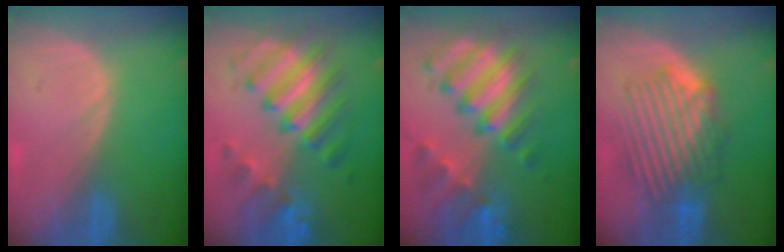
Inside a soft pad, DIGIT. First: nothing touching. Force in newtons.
{"total": 9.0, "press": 9.0, "slide": 0.4}
{"total": 11.6, "press": 10.0, "slide": 5.8}
{"total": 8.9, "press": 8.3, "slide": 3.2}